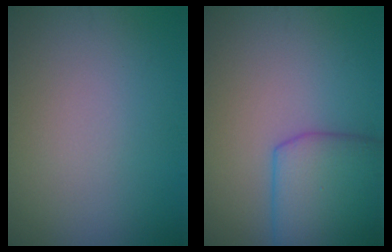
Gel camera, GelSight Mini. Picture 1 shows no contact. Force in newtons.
{"total": 5.8, "press": 5.8, "slide": 0.3}